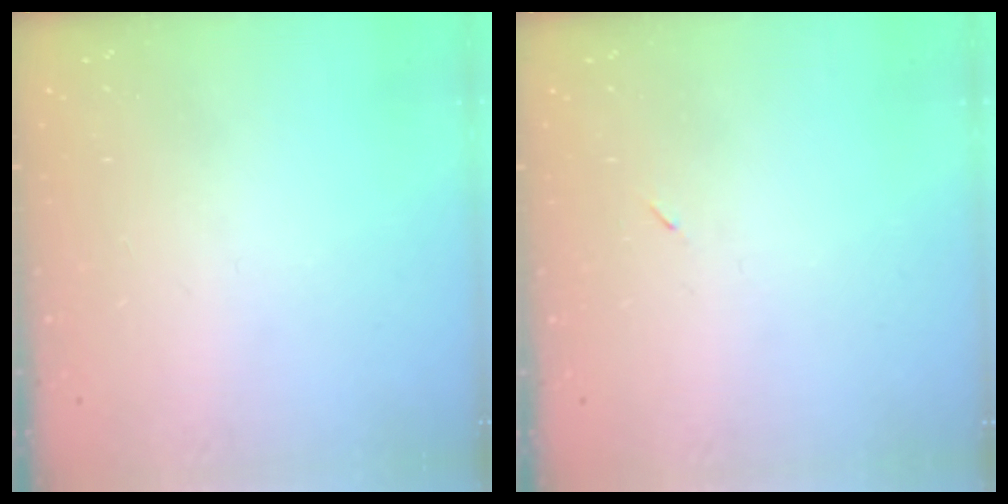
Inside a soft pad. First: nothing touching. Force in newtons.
{"total": 2.6, "press": 2.3, "slide": 1.2}